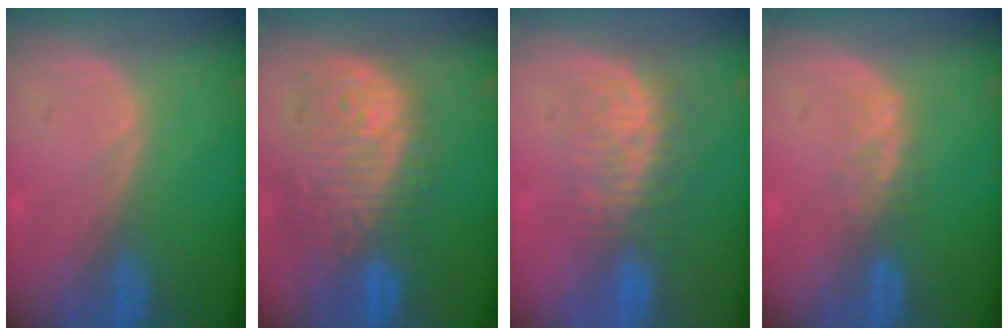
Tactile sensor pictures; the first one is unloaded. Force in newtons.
{"total": 11.9, "press": 10.7, "slide": 5.4}
{"total": 7.7, "press": 7.4, "slide": 1.9}
{"total": 2.3, "press": 2.3, "slide": 0.5}